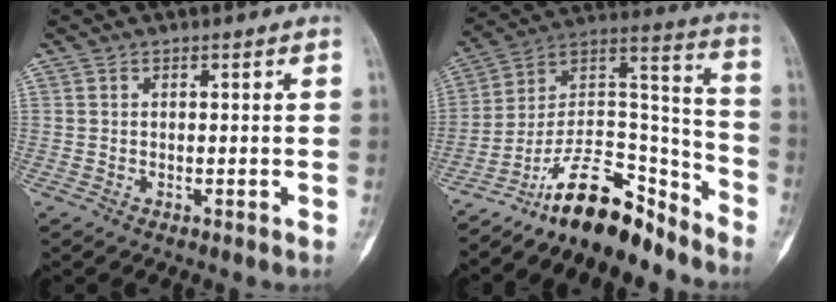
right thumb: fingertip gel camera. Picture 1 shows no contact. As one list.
[{"total": 18.8, "force": [-15.0, 6.8, 9.0], "torque": [-0.108, 0.138, -0.260]}]